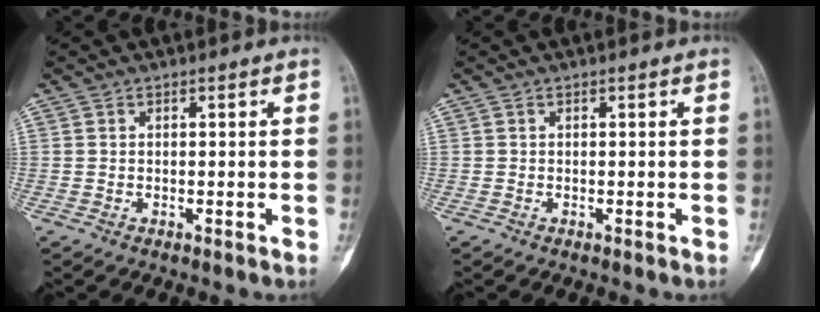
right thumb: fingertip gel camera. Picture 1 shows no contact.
{"total": 0.0}